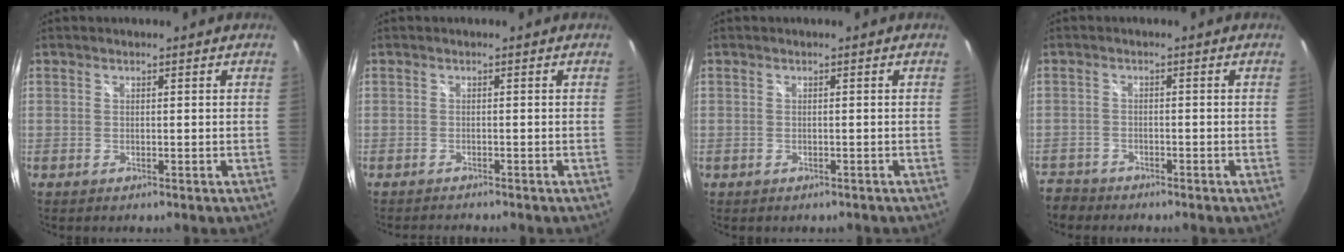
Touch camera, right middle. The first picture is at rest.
{"total": 3.1, "force": [-3.0, 0.0, 1.0], "torque": [-0.024, -0.021, -0.050]}
{"total": 1.0, "force": [-0.6, 0.8, 0.2], "torque": [-0.007, -0.003, -0.005]}
{"total": 5.3, "force": [-4.6, 2.6, 0.5], "torque": [-0.039, -0.010, -0.089]}